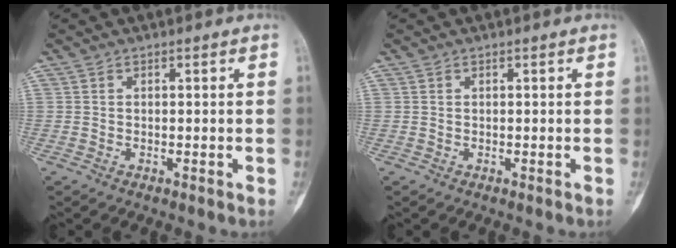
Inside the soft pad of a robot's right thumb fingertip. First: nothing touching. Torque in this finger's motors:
{"motor_torque": [0.64, 0.62, 0.04, -0.04, 0.10]}